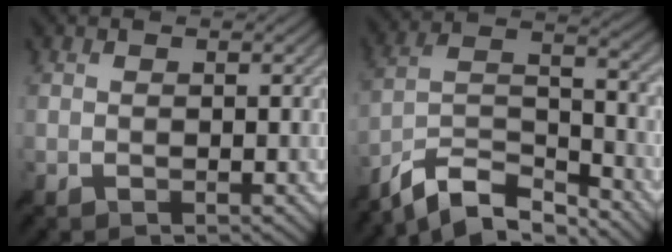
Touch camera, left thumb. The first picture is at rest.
{"total": 10.5, "force": [-8.4, 3.1, 5.5], "torque": [-0.110, 0.006, -0.166]}